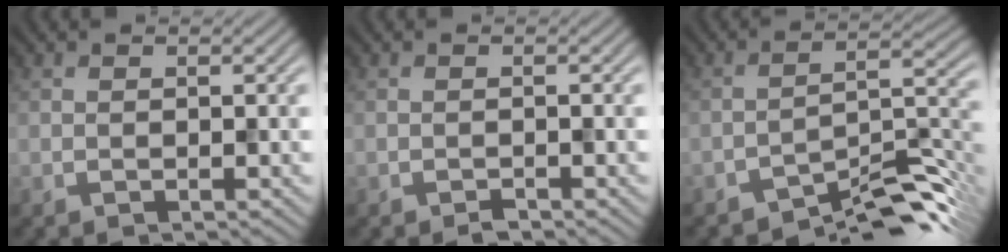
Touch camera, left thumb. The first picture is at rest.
{"total": 0.7, "force": [-0.7, 0.1, 0.2], "torque": [-0.001, 0.004, -0.013]}
{"total": 8.0, "force": [-6.7, 1.7, 3.9], "torque": [-0.051, 0.010, -0.116]}